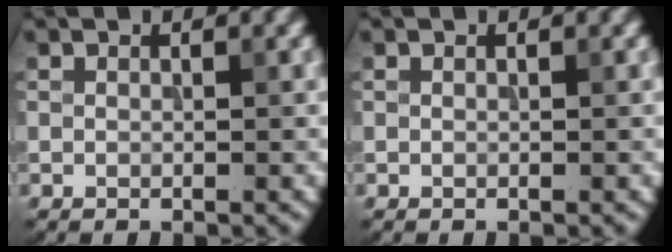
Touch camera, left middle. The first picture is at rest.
{"total": 0.0}